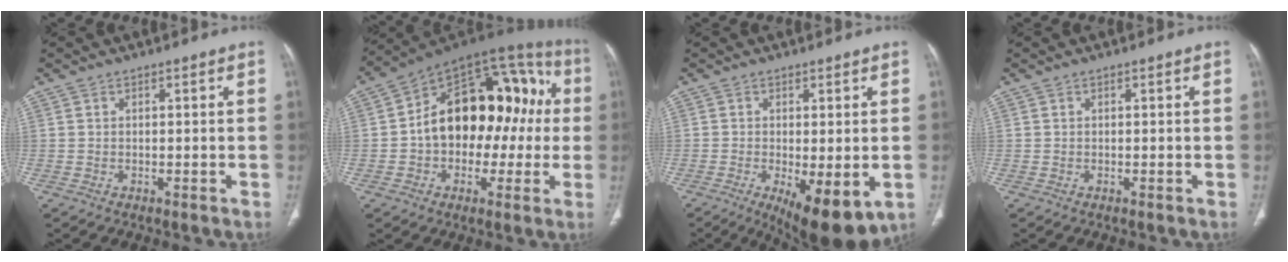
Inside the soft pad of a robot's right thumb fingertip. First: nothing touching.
{"total": 24.0, "force": [0.5, 15.2, 18.6], "torque": [-0.240, 0.060, 0.003]}
{"total": 11.7, "force": [-3.9, 4.2, 10.2], "torque": [-0.149, -0.021, -0.048]}
{"total": 0.0}